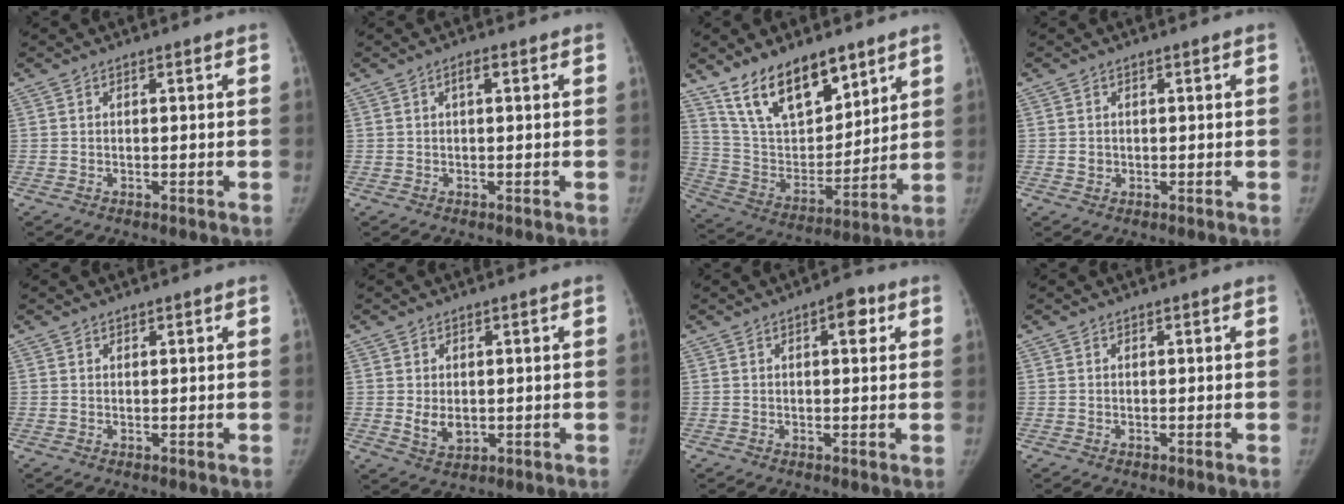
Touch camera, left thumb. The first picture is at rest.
{"total": 1.7, "force": [0.5, 0.7, 1.5], "torque": [-0.025, 0.004, 0.005]}
{"total": 18.0, "force": [12.4, 8.6, 9.8], "torque": [-0.117, -0.065, 0.234]}
{"total": 1.5, "force": [0.1, 1.4, 0.5], "torque": [-0.002, 0.000, 0.005]}
{"total": 0.5, "force": [0.4, 0.3, 0.0], "torque": [0.005, -0.002, 0.004]}
{"total": 4.1, "force": [0.0, 3.0, 2.7], "torque": [-0.036, -0.009, 0.011]}
{"total": 4.0, "force": [1.6, 1.9, 3.2], "torque": [-0.027, 0.001, 0.014]}
{"total": 0.0}